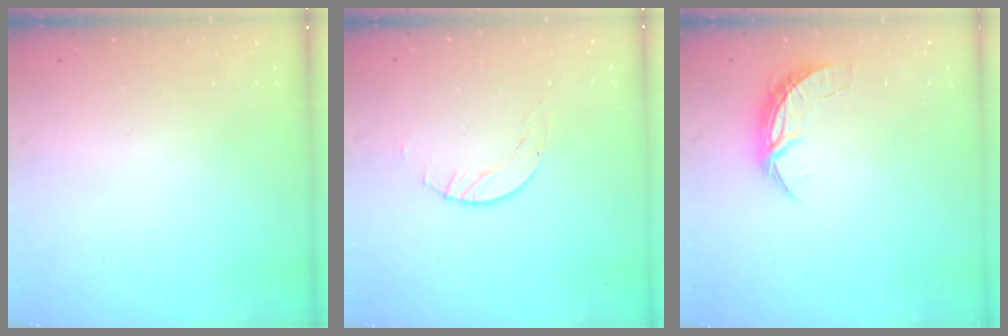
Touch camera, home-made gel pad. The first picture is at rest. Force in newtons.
{"total": 2.9, "press": 2.9, "slide": 0.4}
{"total": 6.5, "press": 6.5, "slide": 0.4}